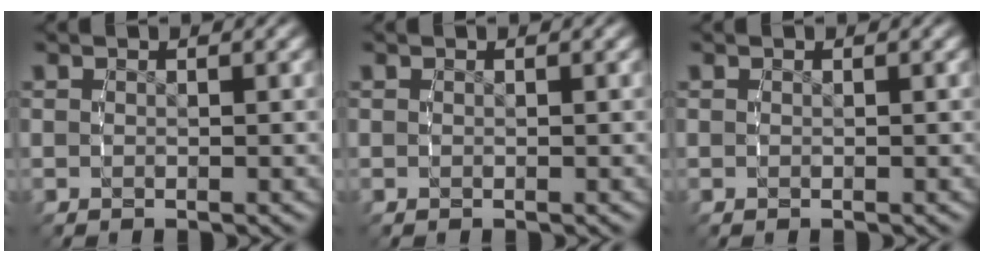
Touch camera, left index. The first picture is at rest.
{"total": 0.0}
{"total": 0.0}